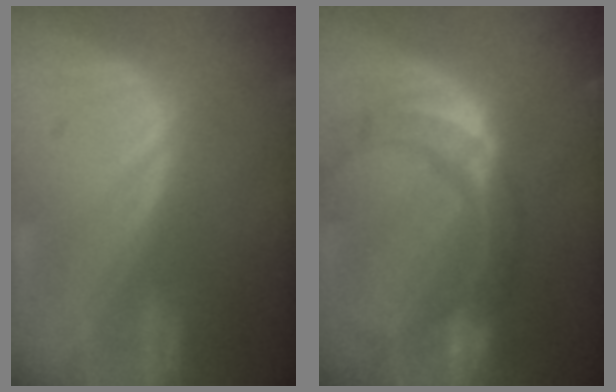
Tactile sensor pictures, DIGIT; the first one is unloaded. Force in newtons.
{"total": 11.4, "press": 9.6, "slide": 6.0}